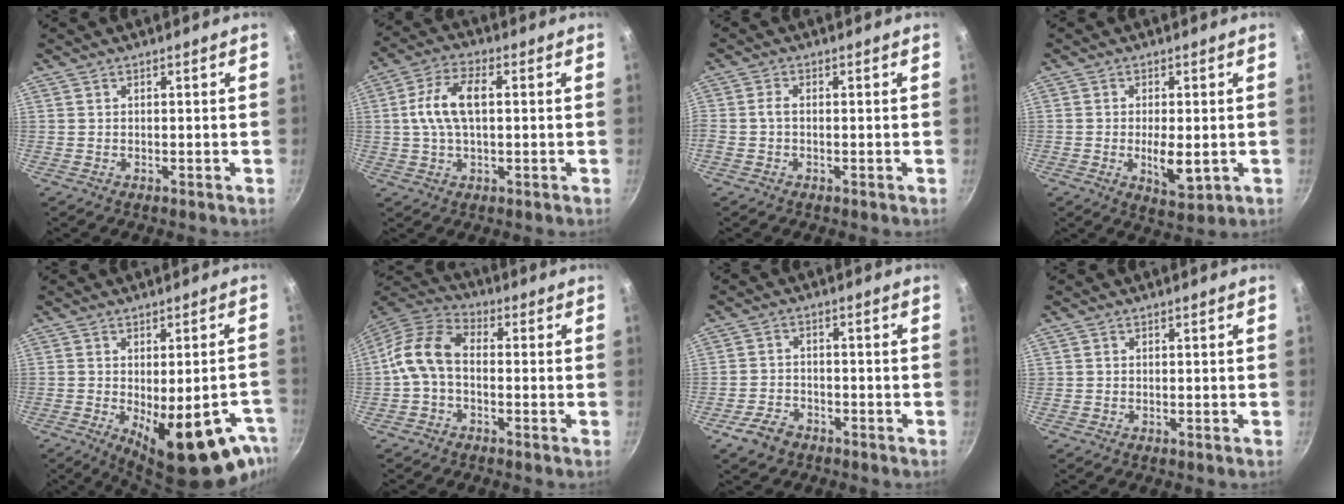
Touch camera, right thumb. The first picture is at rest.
{"total": 9.6, "force": [1.1, 4.8, 8.3], "torque": [-0.167, 0.018, 0.018]}
{"total": 1.8, "force": [-0.4, 0.9, 1.6], "torque": [-0.036, 0.001, -0.011]}
{"total": 6.2, "force": [-1.0, 2.6, 5.6], "torque": [-0.086, -0.012, -0.011]}
{"total": 18.9, "force": [-8.5, 6.9, 15.5], "torque": [-0.146, 0.011, -0.098]}
{"total": 10.6, "force": [-0.8, 6.7, 8.1], "torque": [-0.159, 0.032, -0.029]}
{"total": 4.7, "force": [-3.2, 2.9, 2.0], "torque": [-0.039, 0.017, -0.055]}
{"total": 0.0}